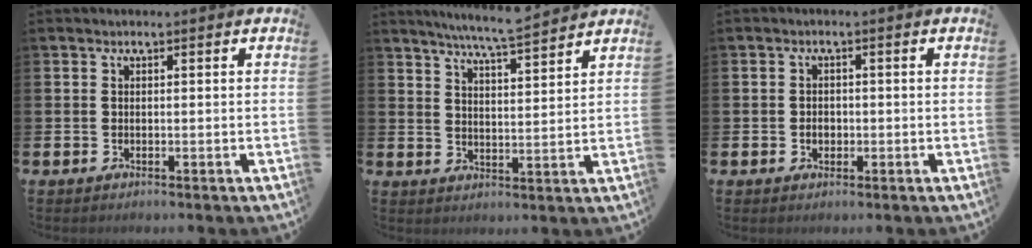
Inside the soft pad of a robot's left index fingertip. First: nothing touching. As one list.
[{"total": 6.7, "force": [6.5, -0.5, 1.6], "torque": [-0.050, -0.036, 0.114]}, {"total": 1.6, "force": [-0.3, 1.3, 0.9], "torque": [-0.007, 0.001, -0.011]}]